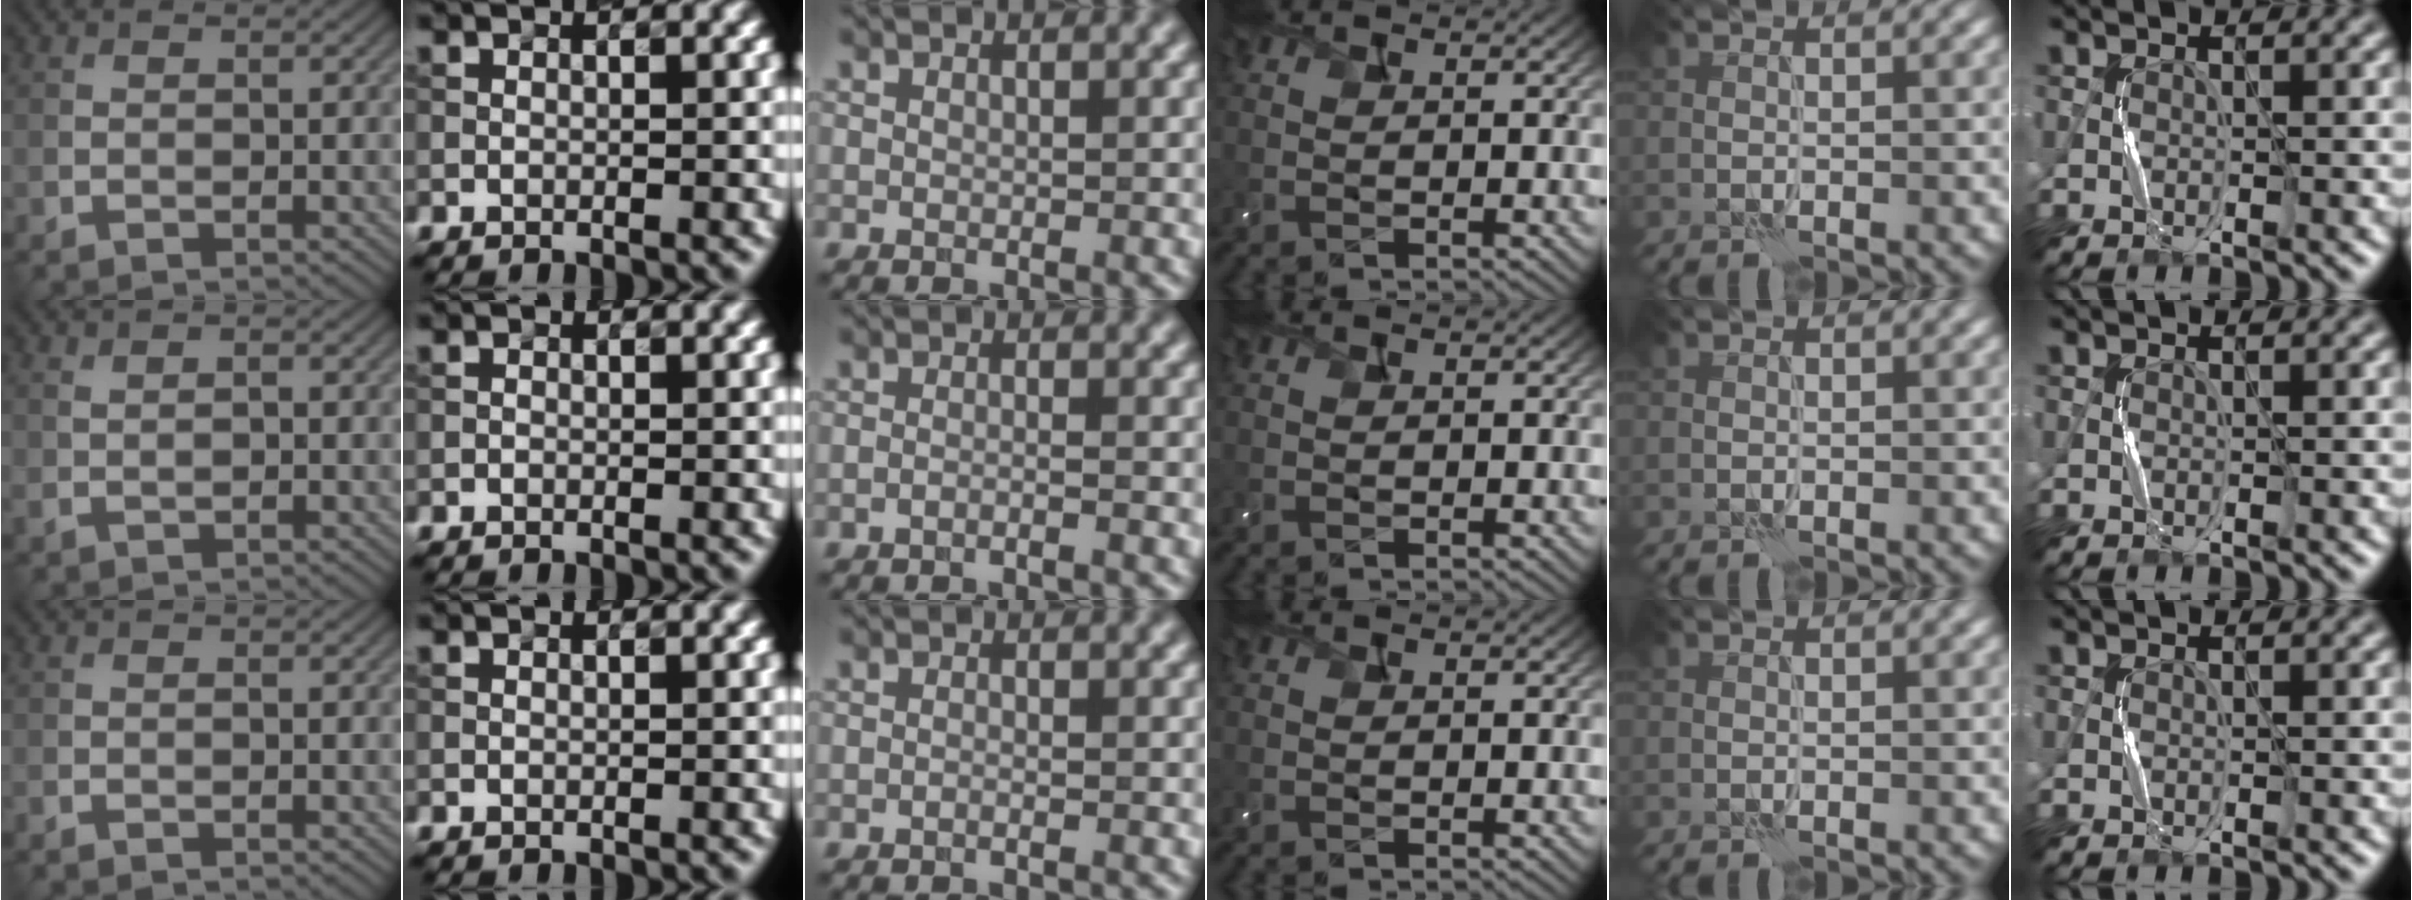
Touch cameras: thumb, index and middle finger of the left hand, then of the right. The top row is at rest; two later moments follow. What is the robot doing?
{"motion": "squeeze", "object": "bubble wrap"}